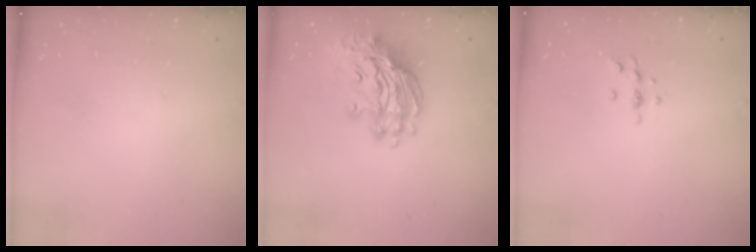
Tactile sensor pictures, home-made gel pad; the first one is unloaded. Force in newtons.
{"total": 15.0, "press": 14.9, "slide": 1.6}
{"total": 5.4, "press": 5.2, "slide": 1.4}